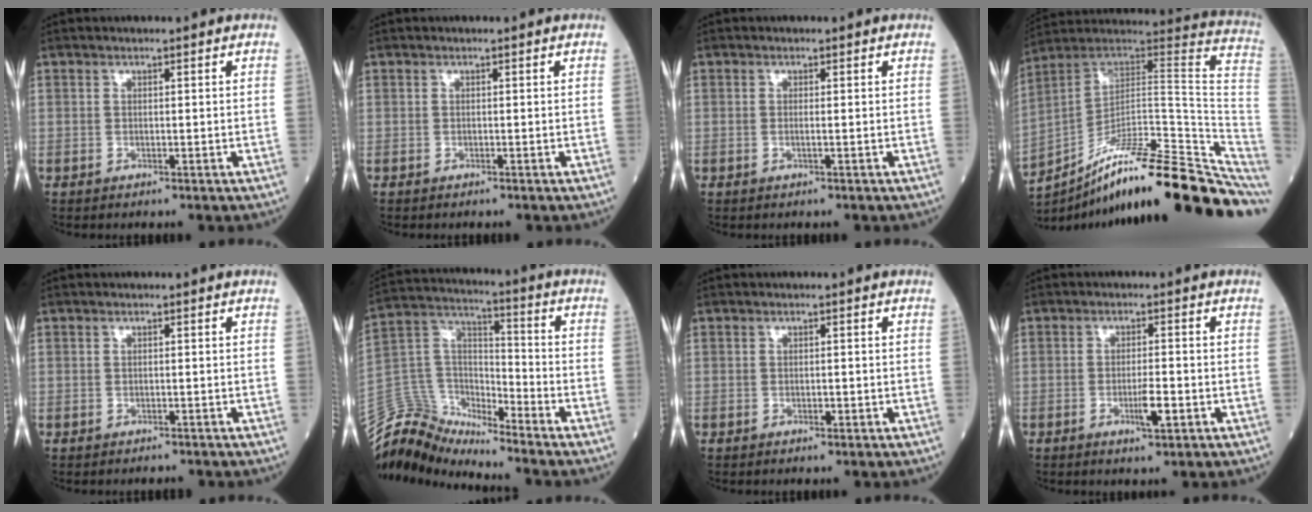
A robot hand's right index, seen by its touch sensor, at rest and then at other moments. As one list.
[{"total": 0.0}, {"total": 0.5, "force": [-0.1, -0.2, 0.5], "torque": [-0.012, 0.001, -0.002]}, {"total": 27.5, "force": [-19.0, 3.9, 19.5], "torque": [-0.186, 0.030, -0.291]}, {"total": 0.7, "force": [-0.6, 0.3, 0.2], "torque": [-0.006, 0.000, -0.005]}, {"total": 10.8, "force": [-10.7, 1.2, 0.1], "torque": [-0.013, 0.070, -0.208]}, {"total": 0.6, "force": [-0.2, 0.2, 0.6], "torque": [-0.013, 0.000, 0.000]}, {"total": 3.5, "force": [-1.3, 0.4, 3.3], "torque": [-0.058, -0.002, -0.017]}]